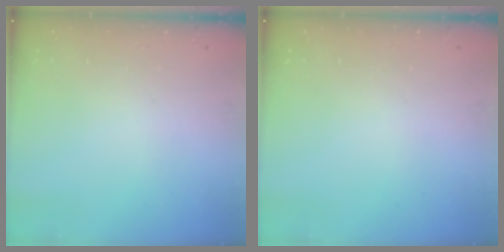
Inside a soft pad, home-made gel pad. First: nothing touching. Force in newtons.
{"total": 0.0}